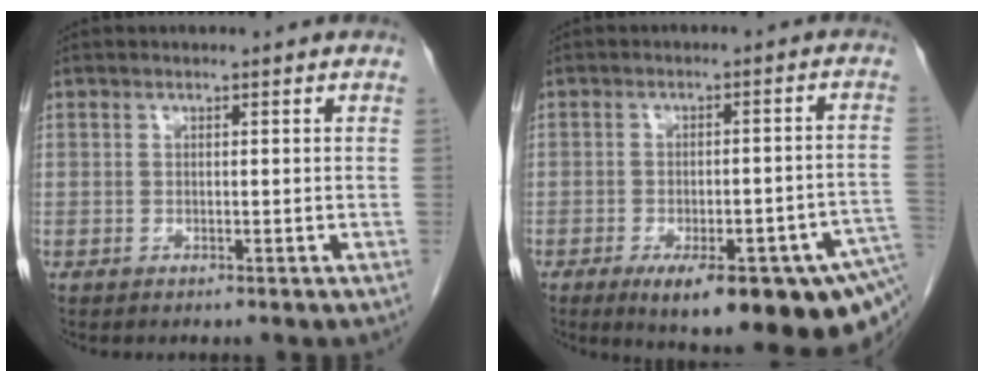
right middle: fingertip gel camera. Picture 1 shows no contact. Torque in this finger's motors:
{"motor_torque": [1.13, -1.02, 0.23, 0.10]}